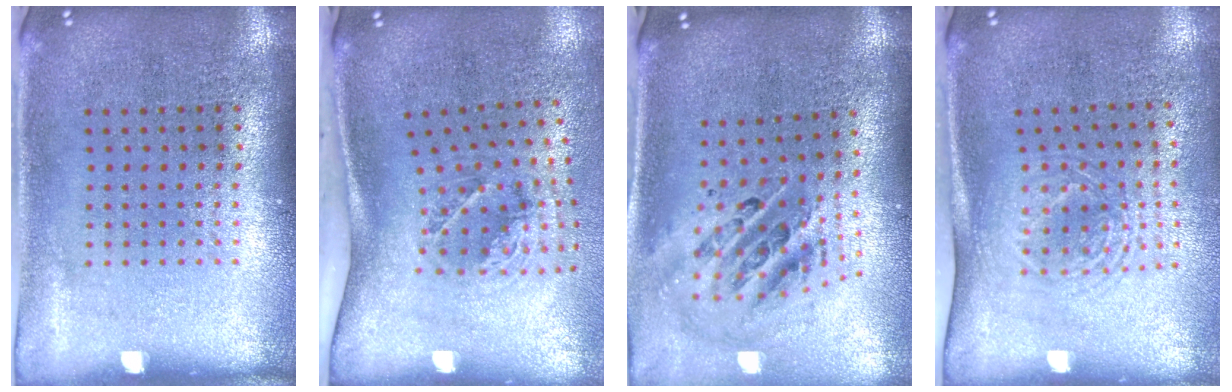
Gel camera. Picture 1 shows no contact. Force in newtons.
{"total": 1.9, "press": 1.2, "slide": 1.4}
{"total": 1.6, "press": 1.3, "slide": 0.9}
{"total": 1.7, "press": 1.3, "slide": 1.1}